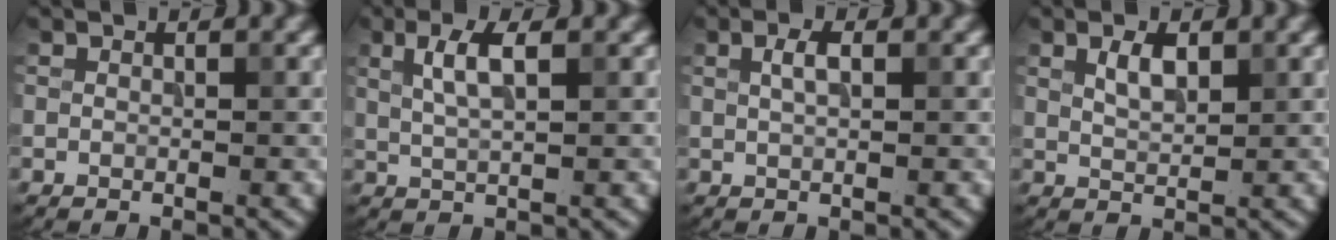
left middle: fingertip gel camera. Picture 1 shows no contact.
{"total": 3.1, "force": [1.1, 0.9, 2.8], "torque": [-0.053, 0.003, 0.022]}
{"total": 1.5, "force": [0.5, 0.5, 1.3], "torque": [-0.026, 0.003, 0.010]}
{"total": 2.2, "force": [1.0, 1.0, 1.7], "torque": [-0.034, 0.001, 0.021]}